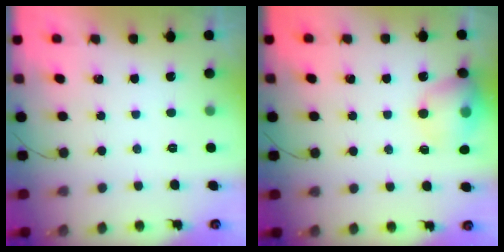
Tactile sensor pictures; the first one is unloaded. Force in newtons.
{"total": 13.0, "press": 12.9, "slide": 2.1}